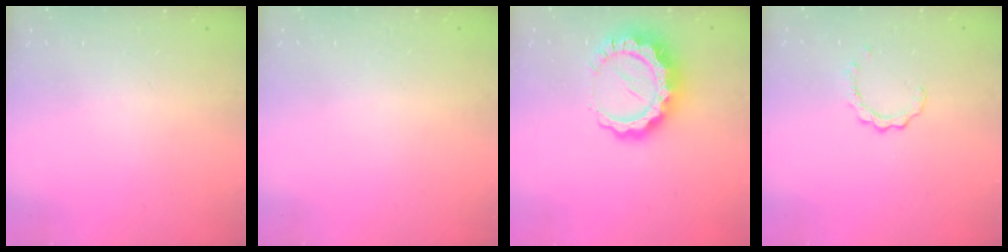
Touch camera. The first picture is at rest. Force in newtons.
{"total": 1.7, "press": 1.7, "slide": 0.1}
{"total": 12.9, "press": 12.9, "slide": 1.0}
{"total": 1.8, "press": 1.8, "slide": 0.3}